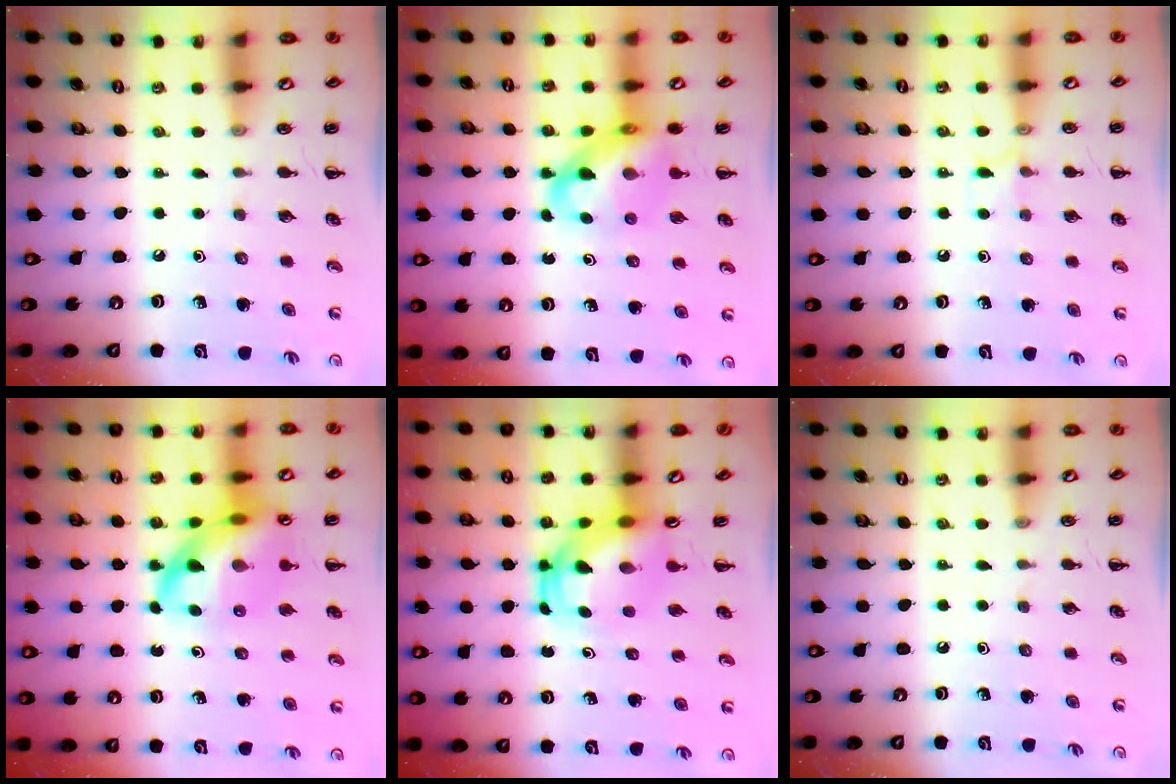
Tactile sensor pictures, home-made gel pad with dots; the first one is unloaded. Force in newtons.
{"total": 12.5, "press": 12.1, "slide": 3.0}
{"total": 5.6, "press": 5.4, "slide": 1.3}
{"total": 16.9, "press": 16.3, "slide": 4.2}
{"total": 6.4, "press": 6.0, "slide": 2.2}
{"total": 0.0}